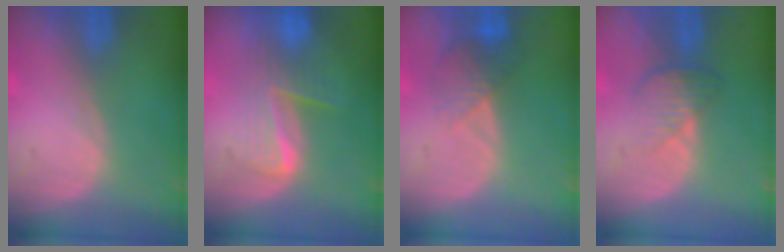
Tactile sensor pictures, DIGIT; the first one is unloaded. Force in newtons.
{"total": 6.2, "press": 6.1, "slide": 1.5}
{"total": 4.1, "press": 3.9, "slide": 1.5}
{"total": 3.8, "press": 3.4, "slide": 1.6}